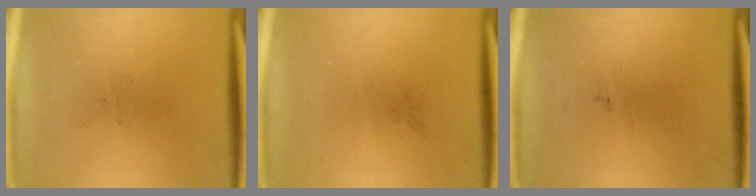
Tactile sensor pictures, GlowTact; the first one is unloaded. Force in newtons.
{"total": 0.0}
{"total": 0.0}